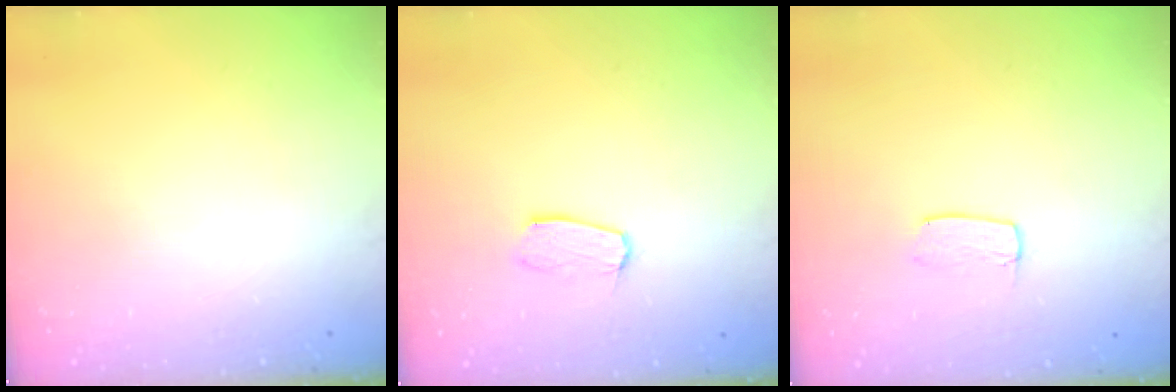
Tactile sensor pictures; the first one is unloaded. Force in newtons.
{"total": 6.1, "press": 6.1, "slide": 0.2}
{"total": 4.2, "press": 4.2, "slide": 0.3}